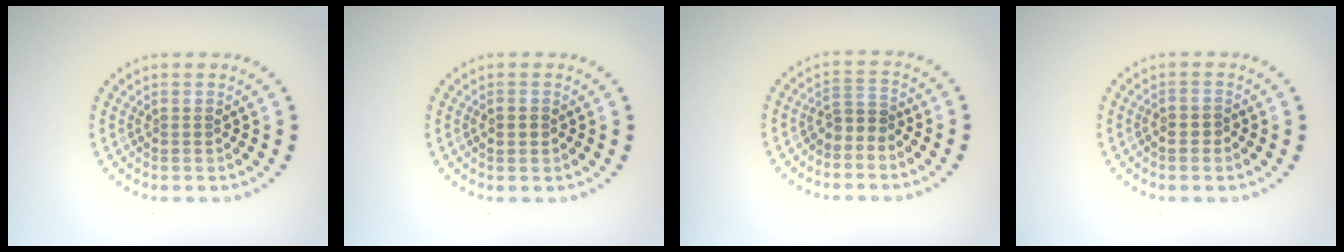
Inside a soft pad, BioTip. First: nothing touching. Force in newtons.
{"total": 1.4, "press": 1.4, "slide": 0.0}
{"total": 1.8, "press": 1.2, "slide": 1.3}
{"total": 0.8, "press": 0.7, "slide": 0.5}